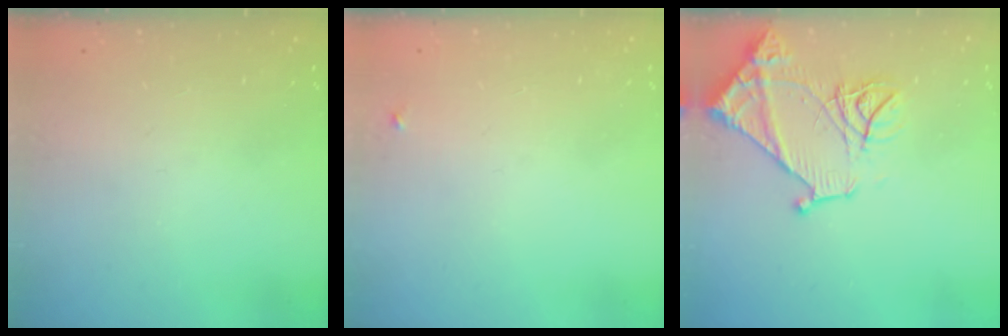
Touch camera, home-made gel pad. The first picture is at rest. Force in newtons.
{"total": 3.3, "press": 3.3, "slide": 0.4}
{"total": 13.5, "press": 13.4, "slide": 1.3}